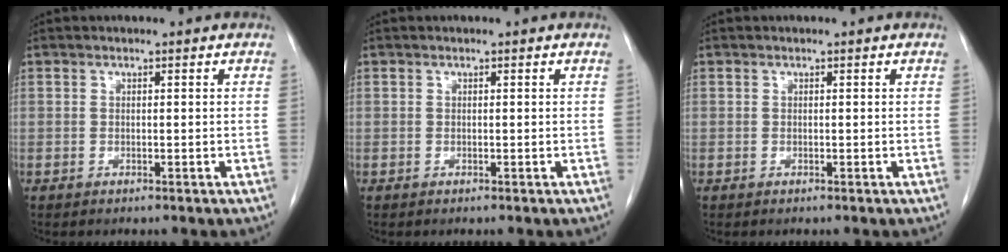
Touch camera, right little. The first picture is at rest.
{"total": 0.0}
{"total": 0.0}